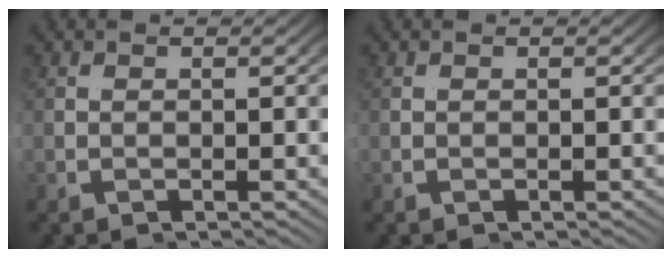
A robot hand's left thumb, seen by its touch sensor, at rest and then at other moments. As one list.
[{"total": 0.0}]